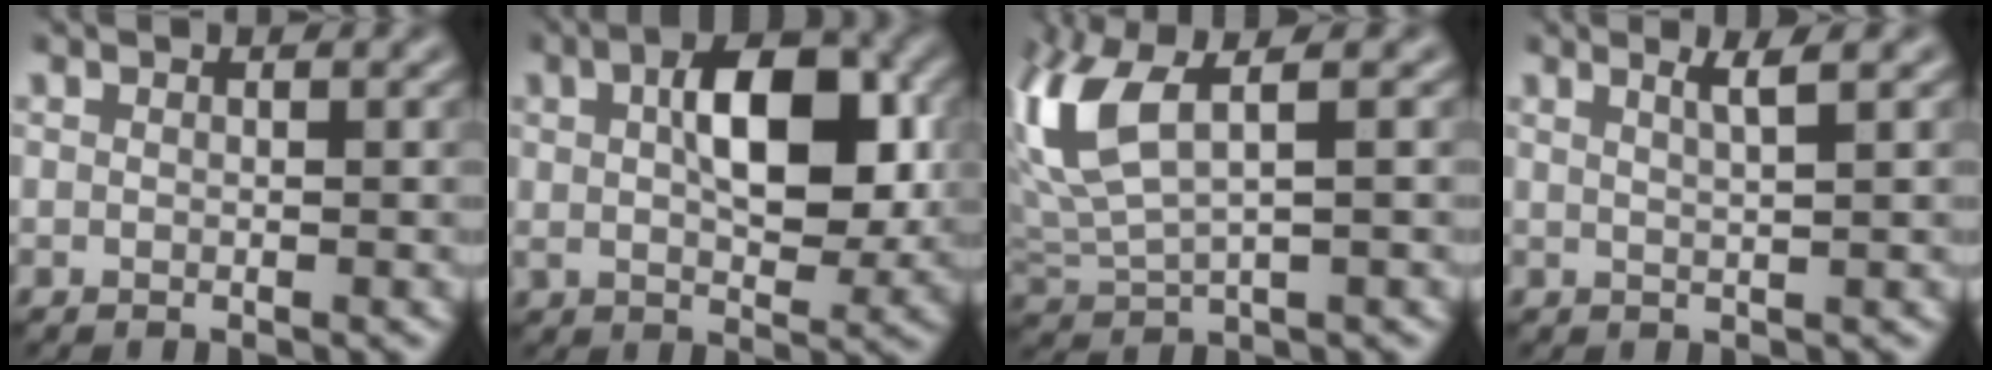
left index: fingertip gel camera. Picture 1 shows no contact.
{"total": 8.5, "force": [1.6, 4.3, 7.1], "torque": [-0.112, 0.007, 0.026]}
{"total": 7.4, "force": [2.6, 2.8, 6.3], "torque": [-0.161, 0.011, 0.054]}
{"total": 2.1, "force": [0.8, 0.5, 1.8], "torque": [-0.022, 0.004, 0.010]}